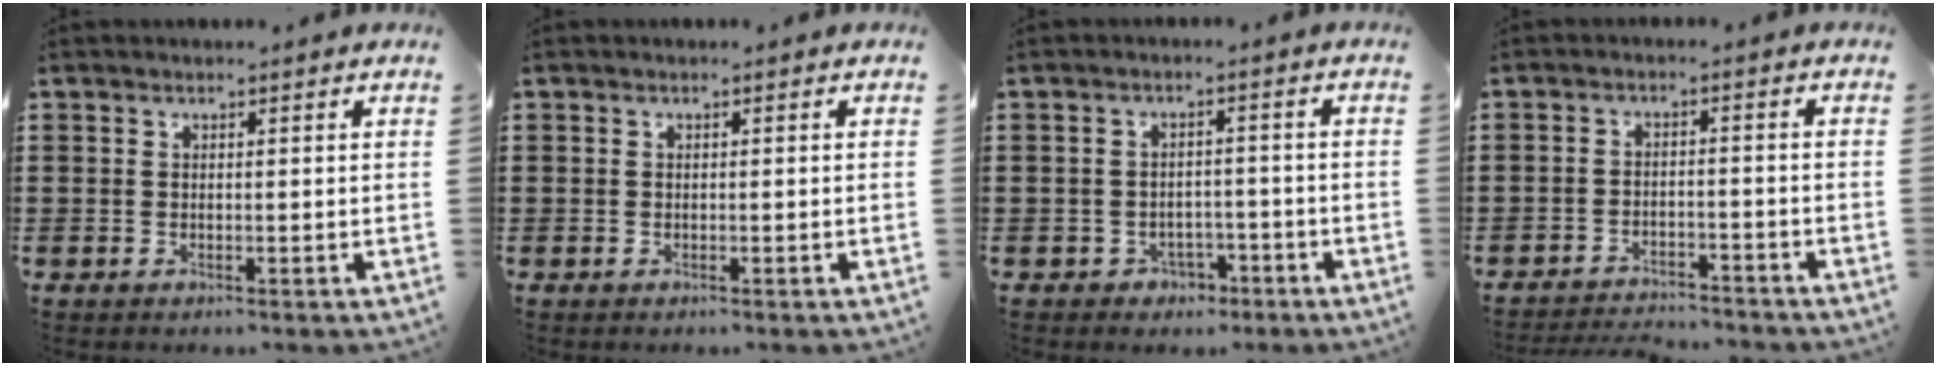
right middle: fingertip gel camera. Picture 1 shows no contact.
{"total": 0.0}
{"total": 2.3, "force": [-1.8, 1.4, 0.2], "torque": [-0.012, 0.001, -0.040]}
{"total": 3.2, "force": [-3.2, 0.4, 0.2], "torque": [-0.009, 0.002, -0.069]}